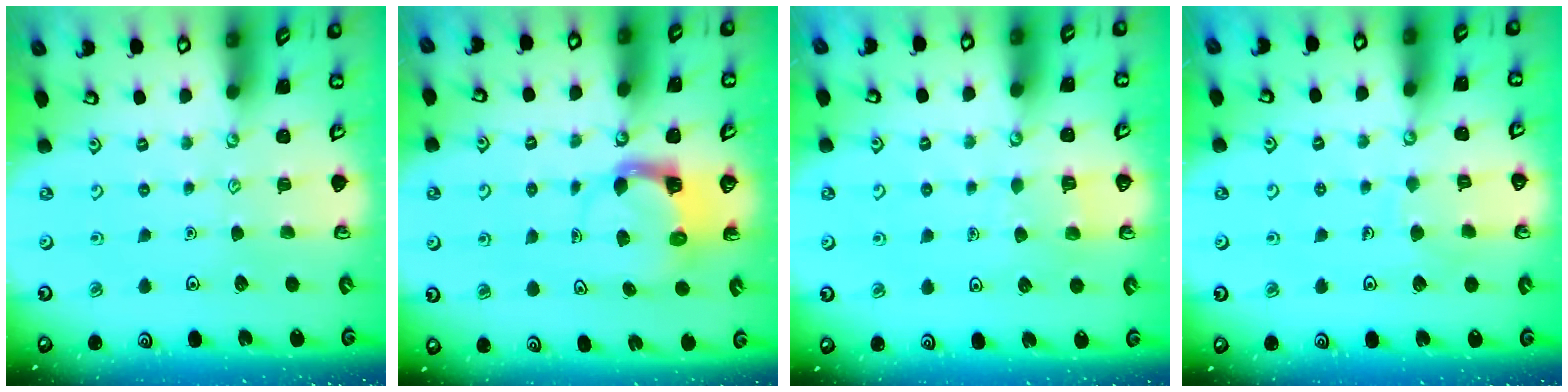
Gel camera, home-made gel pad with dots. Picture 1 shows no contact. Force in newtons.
{"total": 3.8, "press": 3.8, "slide": 0.5}
{"total": 4.7, "press": 4.7, "slide": 0.4}
{"total": 5.8, "press": 5.8, "slide": 0.4}